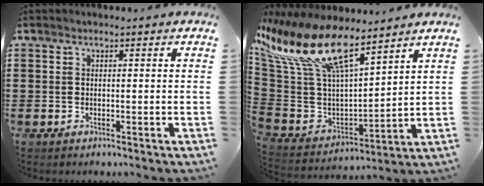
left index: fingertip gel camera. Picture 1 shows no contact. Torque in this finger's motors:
{"motor_torque": [1.25, -0.89, 1.05, 0.21]}